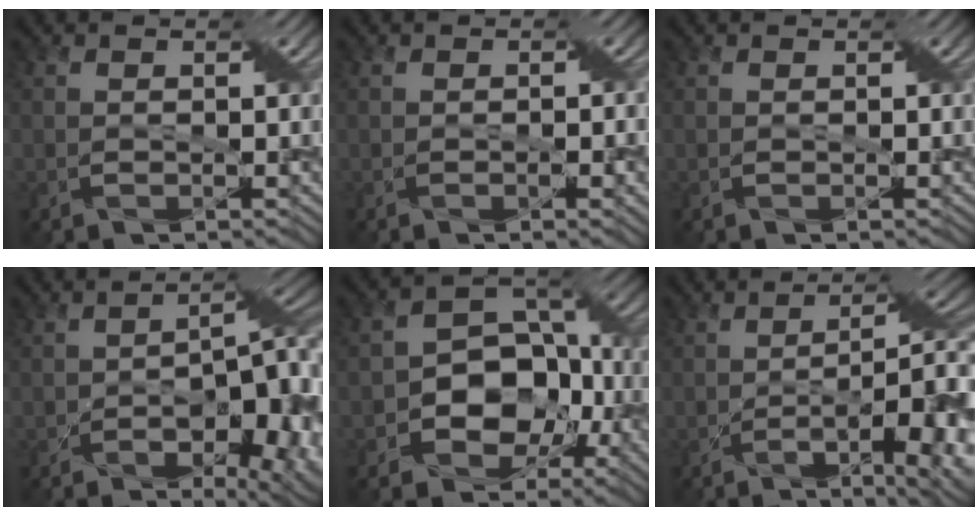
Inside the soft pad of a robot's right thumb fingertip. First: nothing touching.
{"total": 2.2, "force": [-0.5, 0.4, 2.1], "torque": [-0.034, -0.001, -0.007]}
{"total": 0.0}
{"total": 16.4, "force": [-6.3, 7.8, 12.9], "torque": [-0.139, 0.001, -0.056]}
{"total": 10.3, "force": [-2.9, 7.6, 6.4], "torque": [-0.096, -0.008, -0.059]}
{"total": 12.1, "force": [-3.9, 3.7, 10.8], "torque": [-0.150, -0.009, -0.049]}